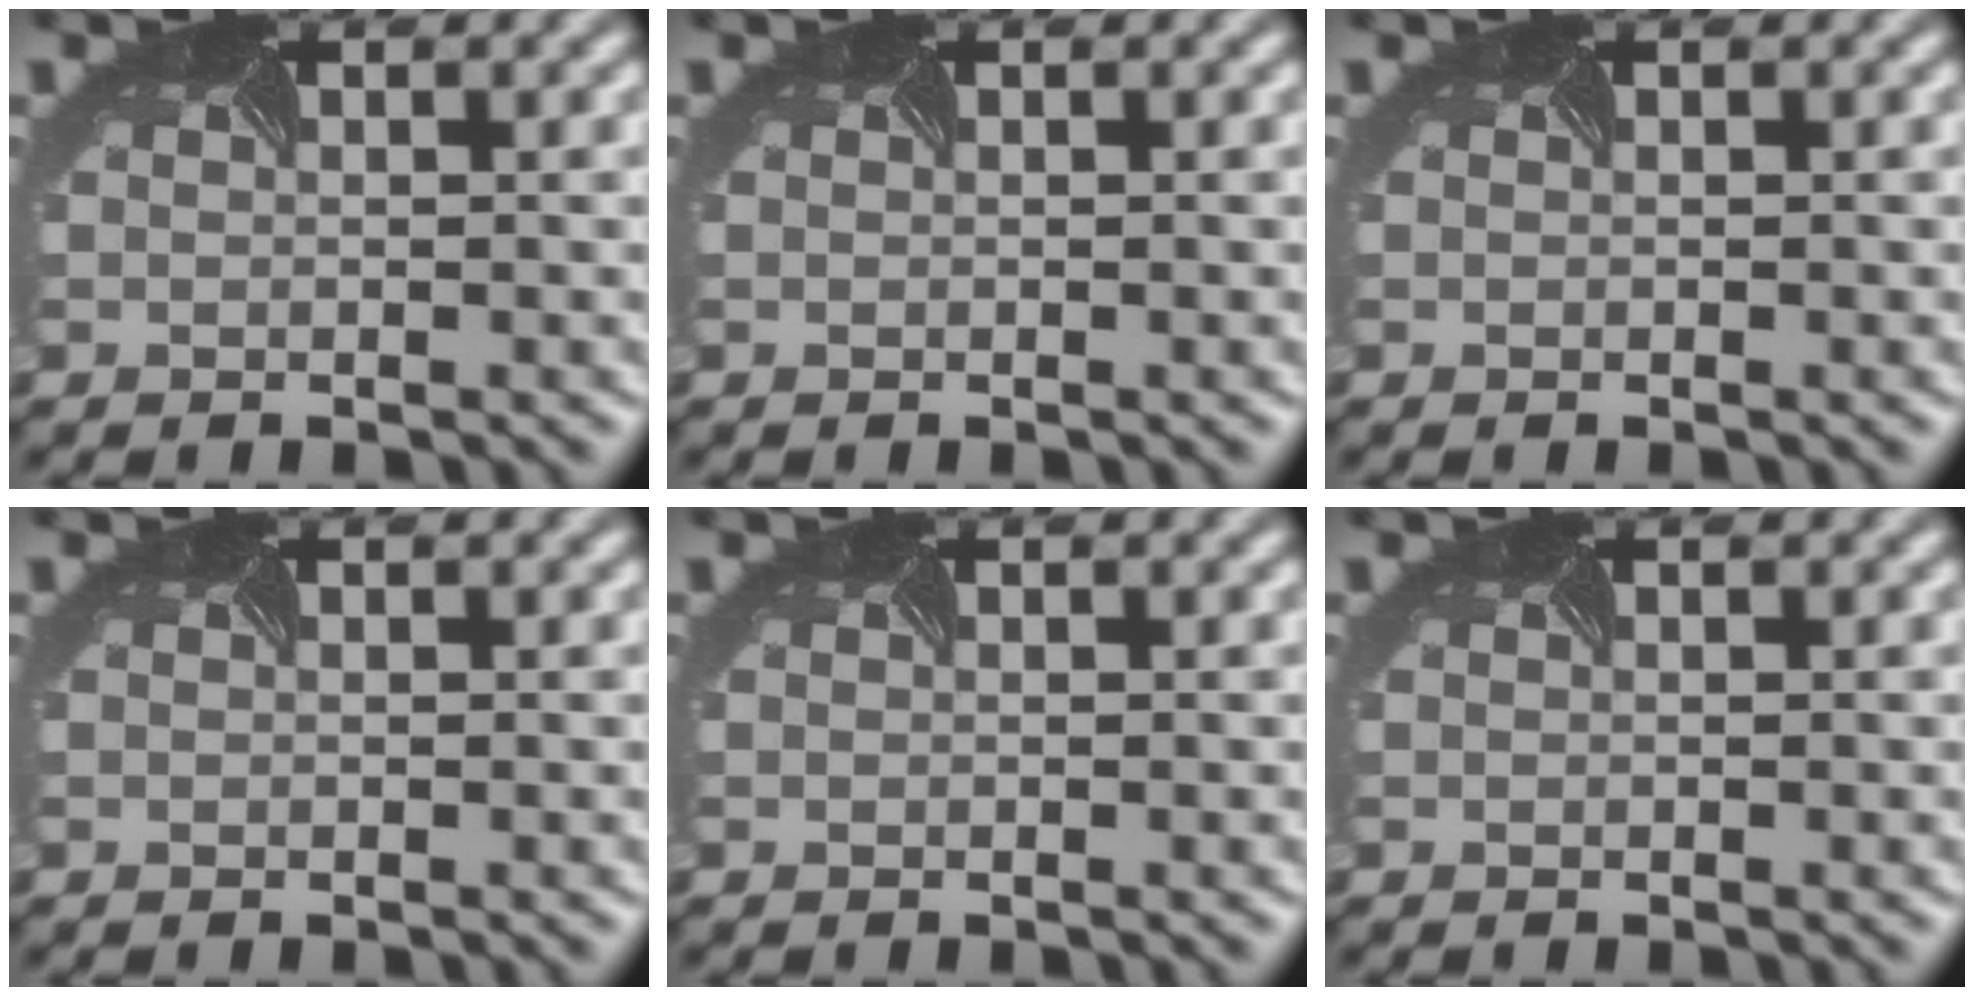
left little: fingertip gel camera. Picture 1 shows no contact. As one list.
[{"total": 0.0}, {"total": 0.0}, {"total": 0.8, "force": [-0.5, -0.3, -0.5], "torque": [0.009, -0.007, -0.007]}, {"total": 0.0}, {"total": 0.0}]